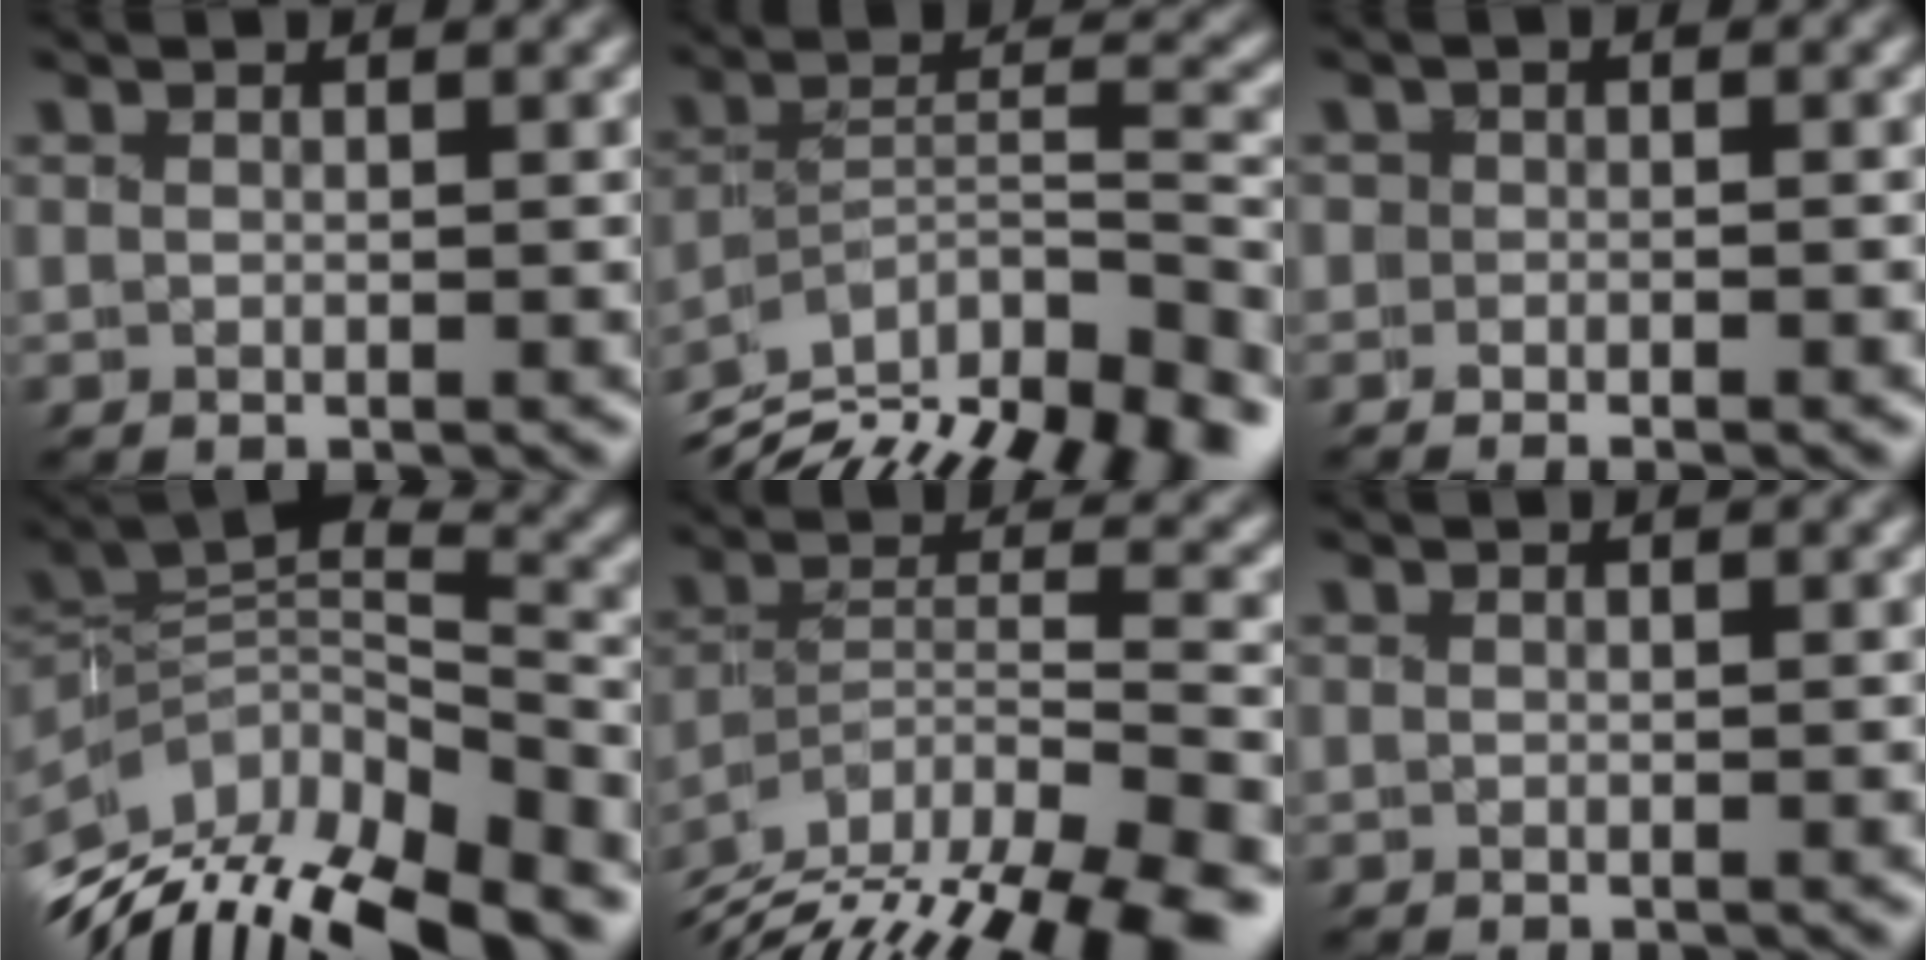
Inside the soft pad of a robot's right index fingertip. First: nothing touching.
{"total": 12.7, "force": [-7.2, 6.3, 8.4], "torque": [-0.128, -0.027, -0.104]}
{"total": 2.2, "force": [-0.8, 1.8, 1.0], "torque": [-0.007, 0.015, -0.026]}
{"total": 14.2, "force": [-5.5, 9.6, 8.9], "torque": [-0.153, -0.024, -0.087]}
{"total": 10.8, "force": [-5.9, 5.5, 7.2], "torque": [-0.128, -0.030, -0.089]}
{"total": 0.0}